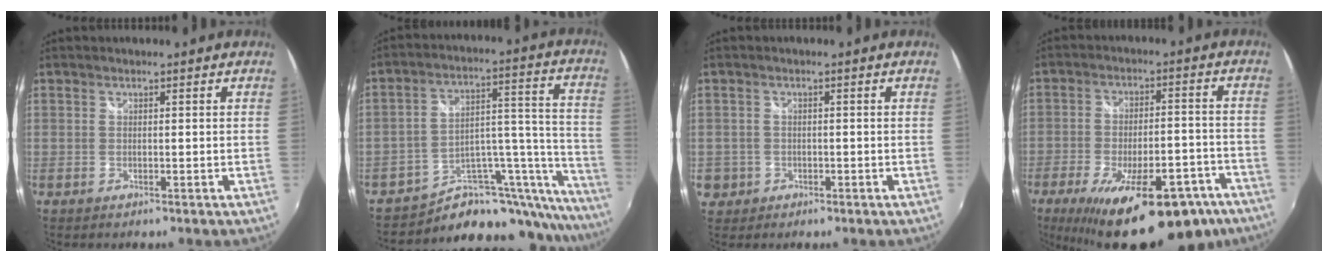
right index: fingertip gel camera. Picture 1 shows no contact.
{"total": 22.2, "force": [-18.7, 8.6, 8.4], "torque": [-0.085, 0.056, -0.270]}
{"total": 4.3, "force": [-1.0, 4.1, 0.8], "torque": [-0.029, 0.008, -0.010]}
{"total": 24.1, "force": [-16.8, 8.5, 15.0], "torque": [-0.246, -0.025, -0.229]}